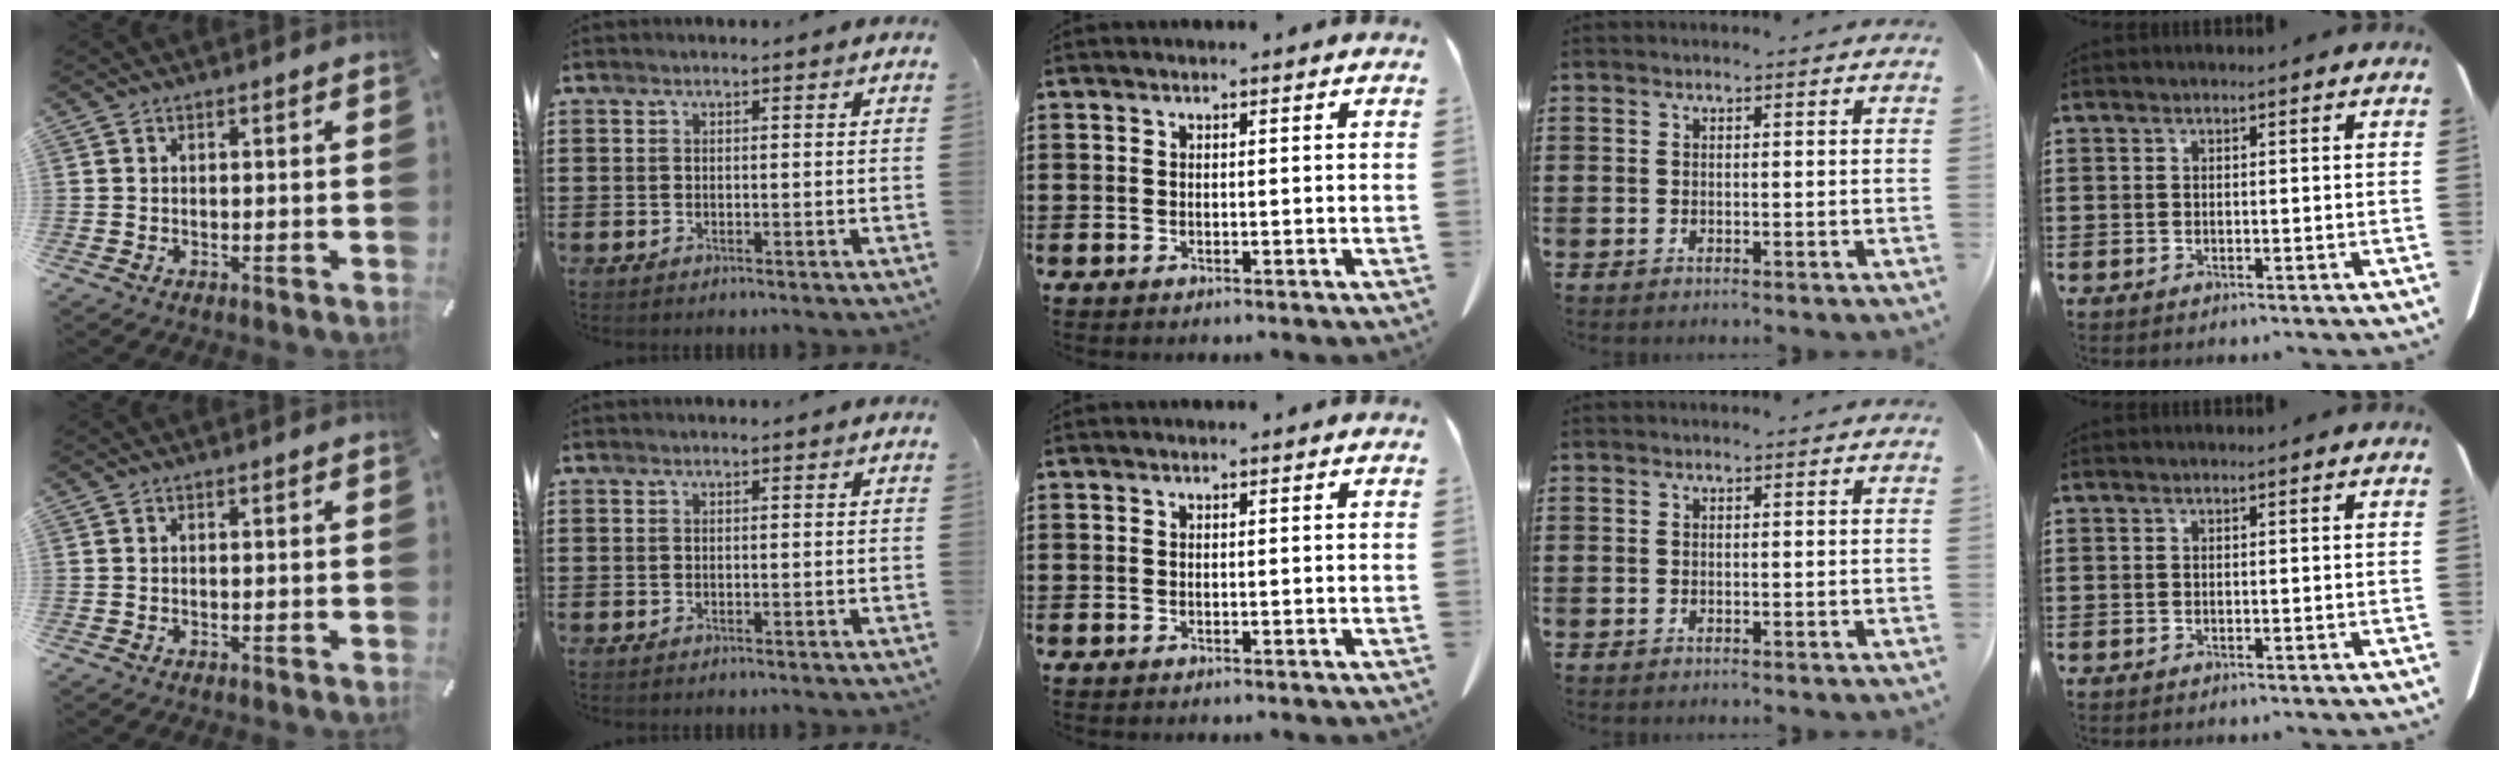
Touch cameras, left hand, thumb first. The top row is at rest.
{}